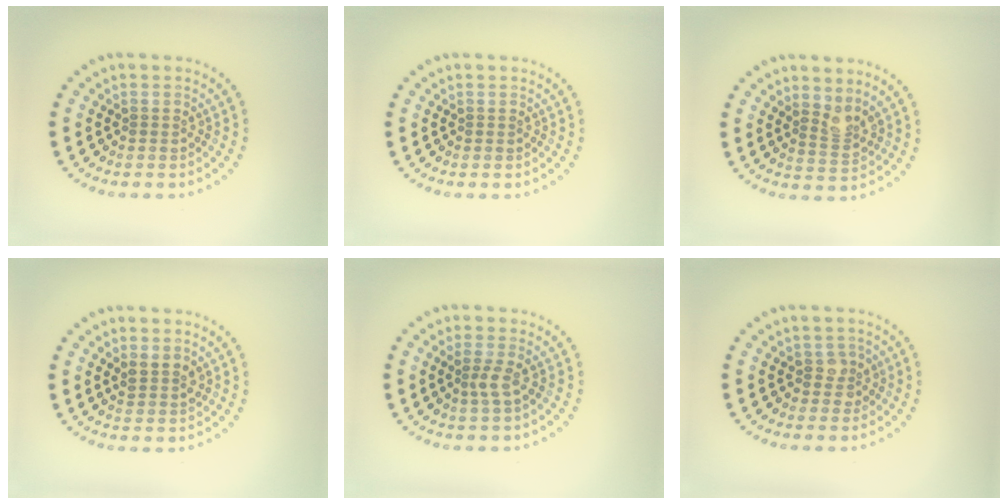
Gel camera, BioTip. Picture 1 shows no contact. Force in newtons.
{"total": 0.0}
{"total": 2.1, "press": 1.5, "slide": 1.5}
{"total": 1.6, "press": 1.4, "slide": 0.8}
{"total": 1.4, "press": 1.1, "slide": 0.7}
{"total": 1.6, "press": 1.3, "slide": 0.9}